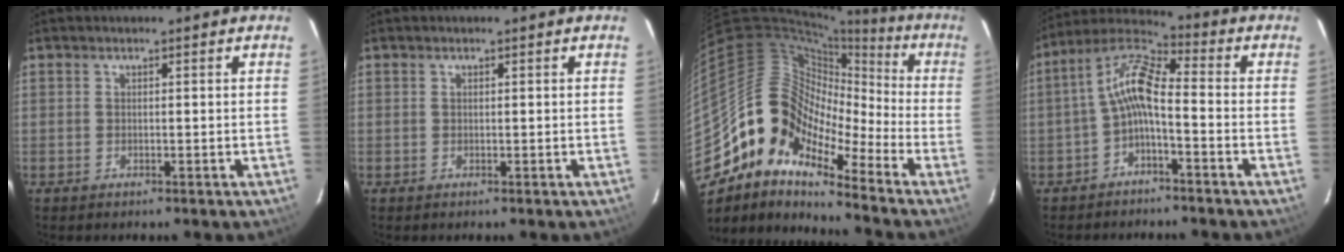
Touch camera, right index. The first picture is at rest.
{"total": 0.0}
{"total": 14.0, "force": [-9.9, 7.4, 6.7], "torque": [-0.104, 0.013, -0.218]}
{"total": 7.9, "force": [-2.4, 2.6, 7.1], "torque": [-0.163, 0.023, -0.050]}